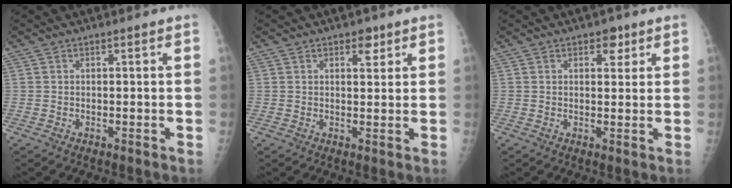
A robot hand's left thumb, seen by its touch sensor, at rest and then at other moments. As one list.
[{"total": 2.9, "force": [1.7, 1.6, 1.8], "torque": [-0.011, -0.008, 0.023]}, {"total": 3.1, "force": [1.7, 1.9, 1.7], "torque": [-0.004, -0.006, 0.021]}]